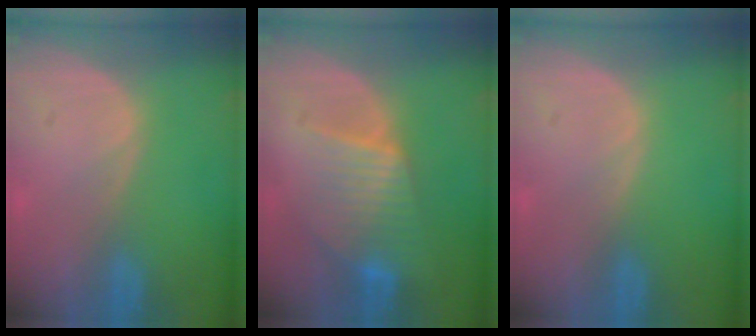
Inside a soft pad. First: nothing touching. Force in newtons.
{"total": 6.6, "press": 6.6, "slide": 0.1}
{"total": 0.0}